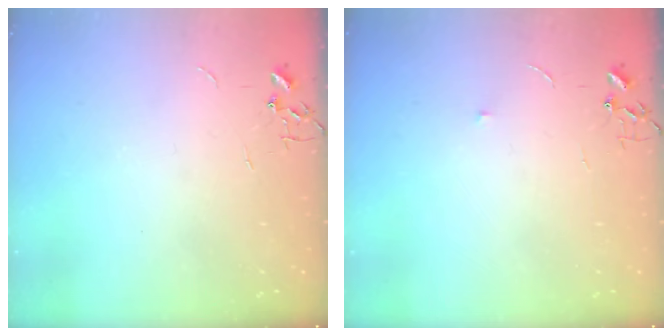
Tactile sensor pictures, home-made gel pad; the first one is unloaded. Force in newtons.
{"total": 3.9, "press": 3.7, "slide": 1.1}